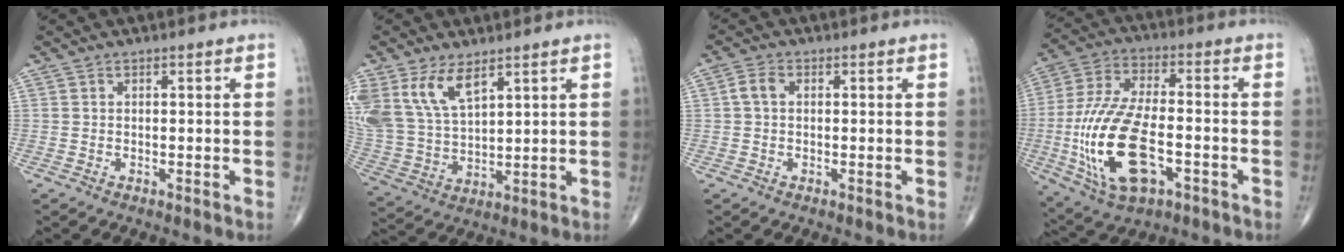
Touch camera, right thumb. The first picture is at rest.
{"total": 12.7, "force": [7.2, 6.2, 8.4], "torque": [-0.167, -0.022, 0.157]}
{"total": 2.6, "force": [0.3, 1.7, 1.9], "torque": [-0.040, 0.007, 0.003]}
{"total": 20.0, "force": [-5.1, 9.4, 16.9], "torque": [-0.353, 0.017, -0.083]}